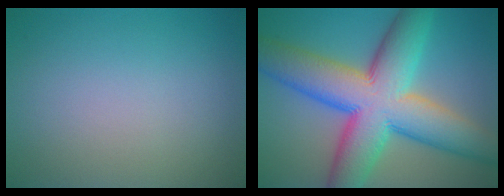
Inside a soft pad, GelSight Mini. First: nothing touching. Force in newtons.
{"total": 13.6, "press": 13.6, "slide": 0.1}